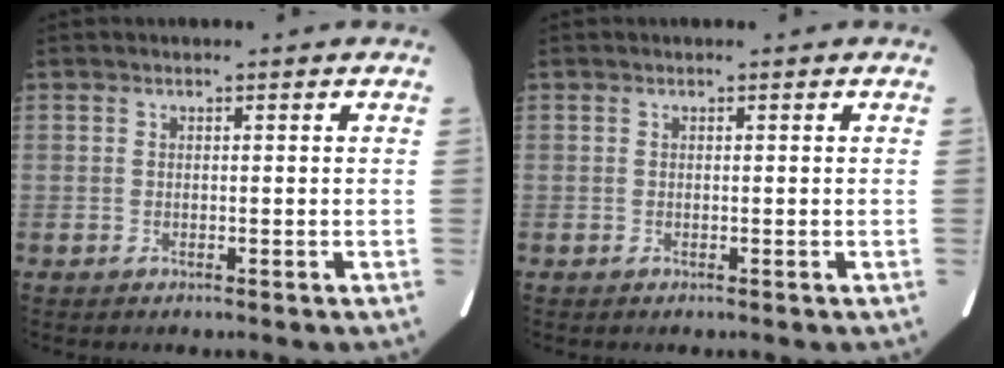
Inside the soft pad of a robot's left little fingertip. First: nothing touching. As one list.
[{"total": 0.0}]